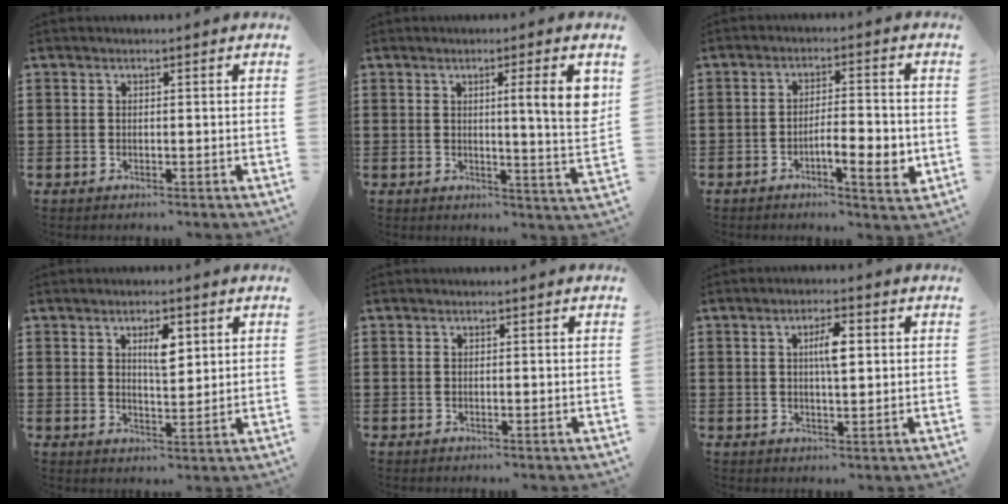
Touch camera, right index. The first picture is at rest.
{"total": 7.0, "force": [2.3, 0.1, 6.7], "torque": [-0.104, -0.013, 0.030]}
{"total": 6.2, "force": [-2.0, 1.8, 5.6], "torque": [-0.085, -0.002, -0.035]}
{"total": 4.3, "force": [1.7, 1.6, 3.6], "torque": [-0.051, 0.000, 0.021]}
{"total": 0.0}
{"total": 4.5, "force": [0.8, 1.4, 4.2], "torque": [-0.076, 0.006, 0.008]}